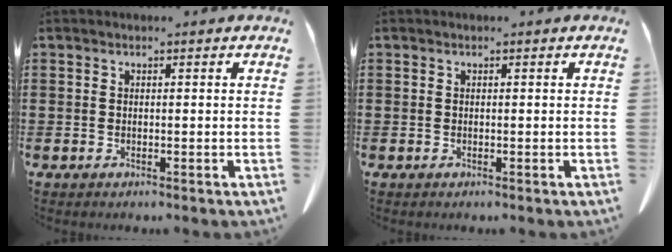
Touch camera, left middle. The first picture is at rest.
{"total": 0.0}